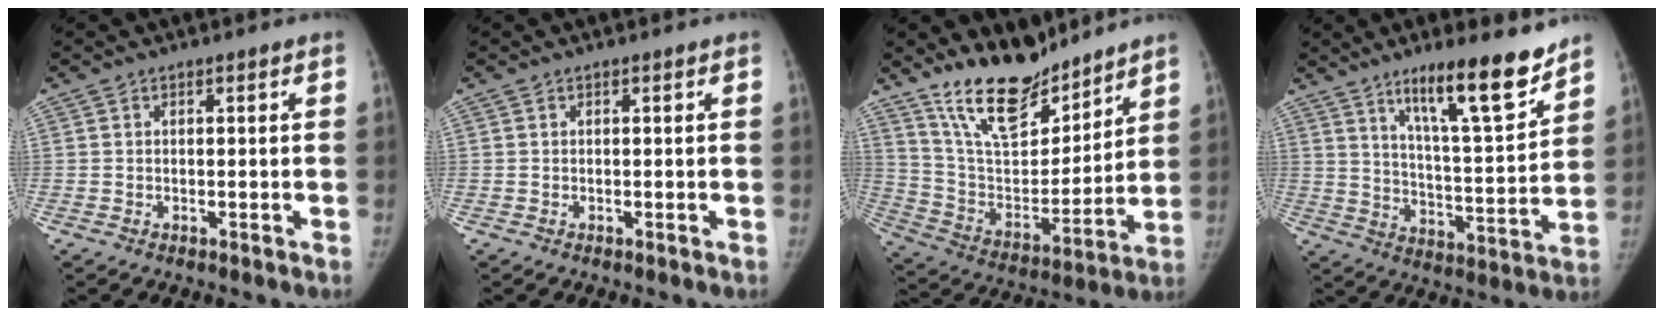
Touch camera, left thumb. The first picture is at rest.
{"total": 0.0}
{"total": 18.3, "force": [14.5, 7.2, 8.6], "torque": [-0.104, -0.092, 0.264]}
{"total": 16.4, "force": [11.4, 3.0, 11.4], "torque": [-0.153, -0.079, 0.190]}